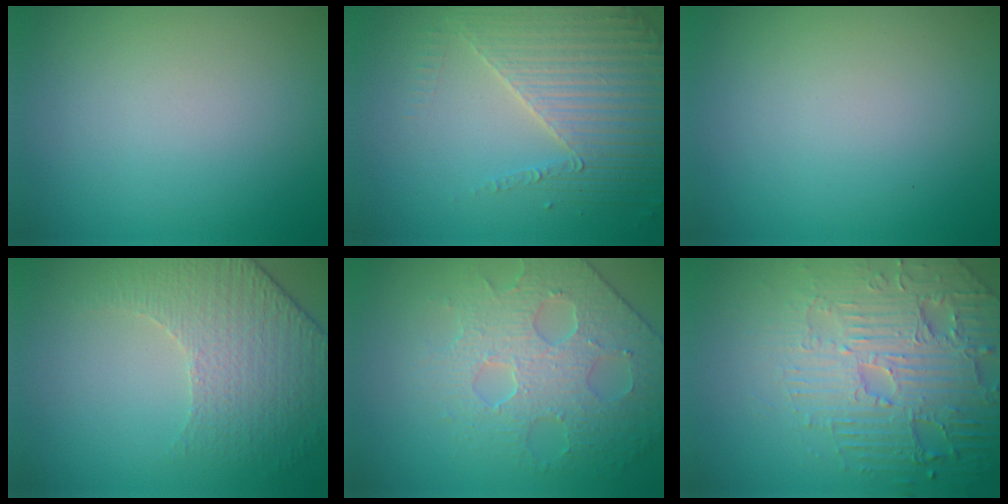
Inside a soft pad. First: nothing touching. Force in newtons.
{"total": 4.2, "press": 3.9, "slide": 1.4}
{"total": 0.0}
{"total": 4.5, "press": 3.6, "slide": 2.7}
{"total": 4.2, "press": 4.2, "slide": 0.3}
{"total": 7.2, "press": 5.4, "slide": 4.7}